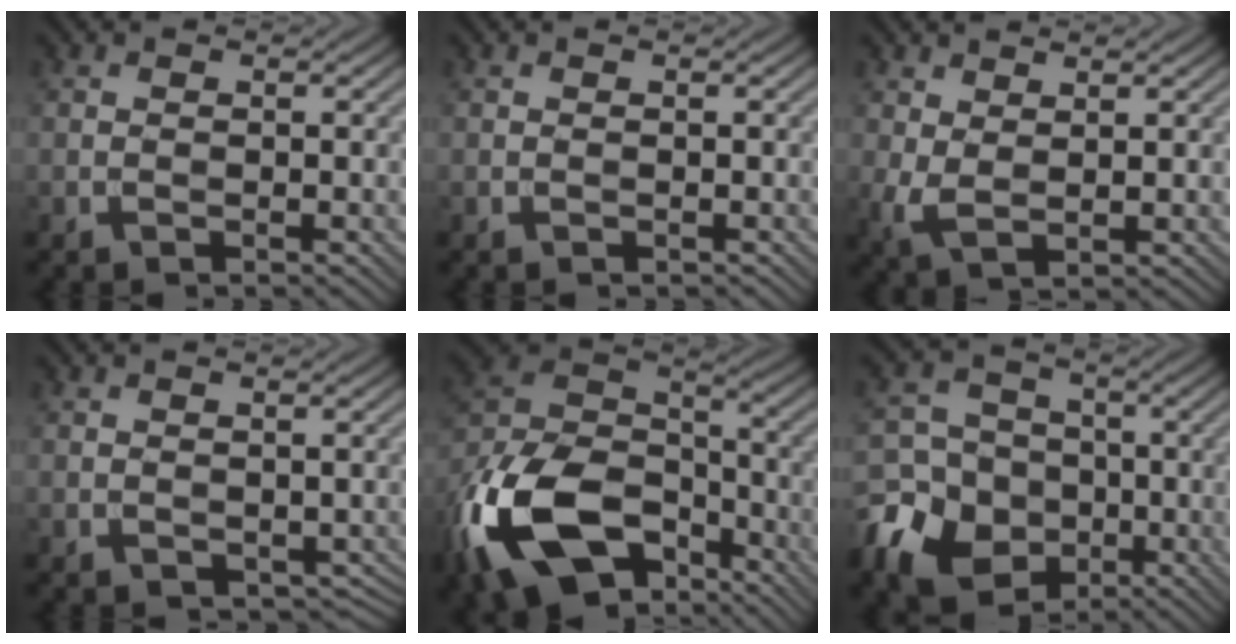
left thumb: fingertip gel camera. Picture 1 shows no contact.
{"total": 0.0}
{"total": 3.1, "force": [1.3, 1.3, 2.4], "torque": [-0.068, 0.002, 0.027]}
{"total": 1.7, "force": [0.0, 1.4, 1.0], "torque": [-0.027, -0.011, 0.004]}
{"total": 18.8, "force": [-9.8, 11.3, 11.4], "torque": [-0.287, -0.036, -0.178]}
{"total": 13.3, "force": [-5.7, 10.9, 5.1], "torque": [-0.137, -0.036, -0.130]}